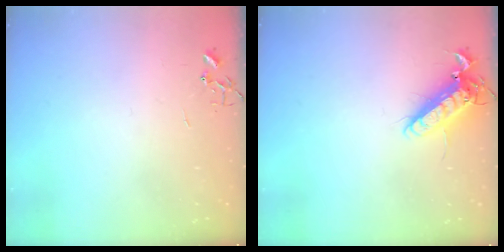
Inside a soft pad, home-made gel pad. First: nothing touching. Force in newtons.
{"total": 13.1, "press": 12.9, "slide": 2.4}